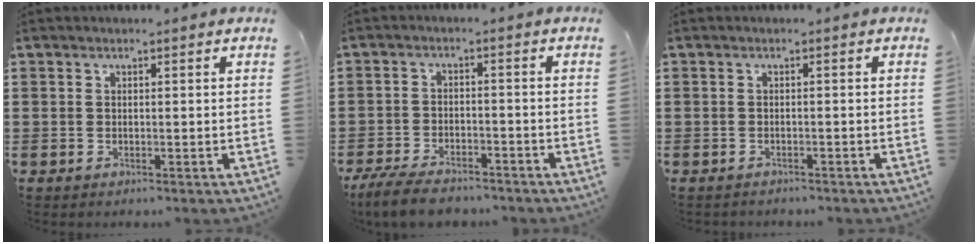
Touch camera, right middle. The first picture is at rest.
{"total": 5.7, "force": [-5.0, 1.3, 2.3], "torque": [-0.055, 0.000, -0.100]}
{"total": 0.7, "force": [-0.7, 0.1, 0.0], "torque": [-0.002, 0.000, -0.015]}